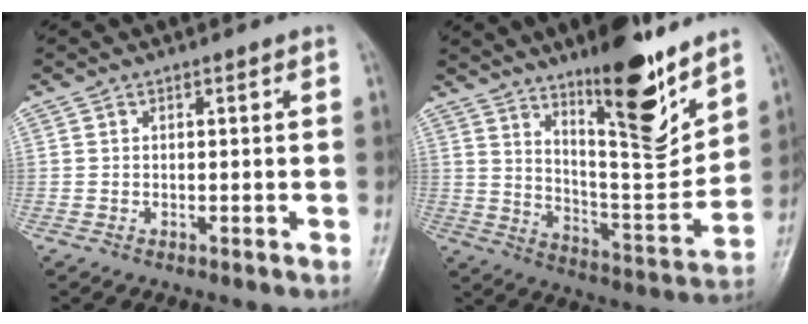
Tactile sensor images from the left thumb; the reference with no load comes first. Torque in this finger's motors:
{"motor_torque": [2.64, 1.25, 1.65, -1.12, 0.38]}